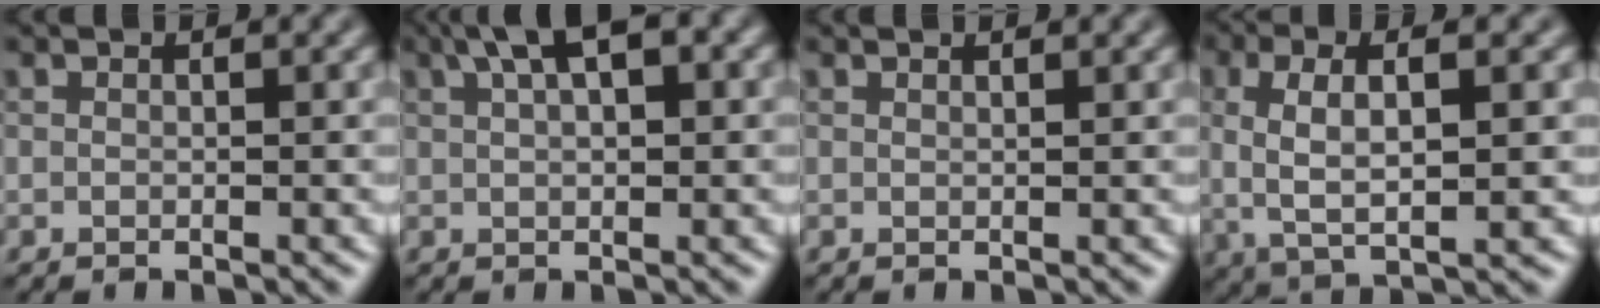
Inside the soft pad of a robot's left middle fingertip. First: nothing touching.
{"total": 5.4, "force": [2.3, 2.0, 4.4], "torque": [-0.071, 0.011, 0.035]}
{"total": 0.9, "force": [0.8, 0.2, 0.5], "torque": [-0.003, 0.000, 0.006]}
{"total": 6.0, "force": [0.6, 2.1, 5.6], "torque": [-0.106, 0.004, 0.008]}